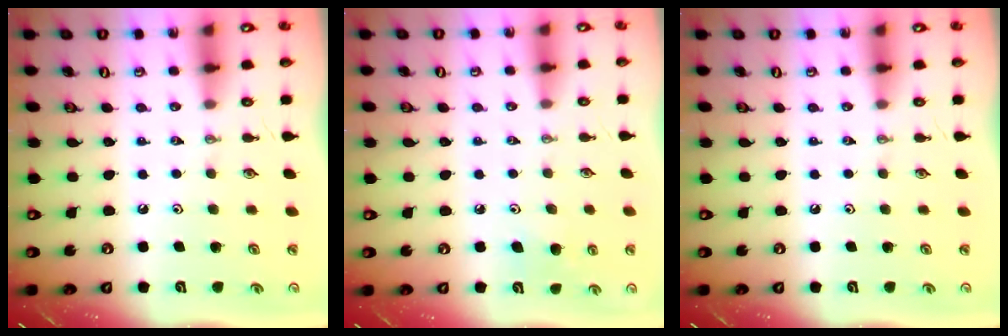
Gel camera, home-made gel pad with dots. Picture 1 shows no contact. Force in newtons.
{"total": 6.3, "press": 6.2, "slide": 1.2}
{"total": 0.0}